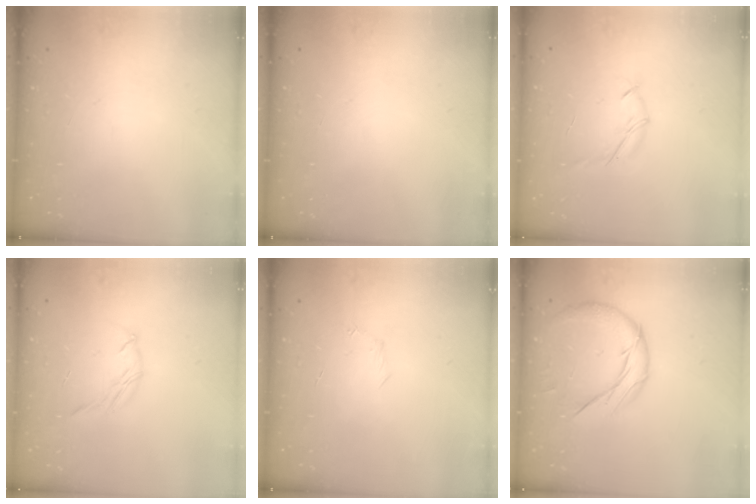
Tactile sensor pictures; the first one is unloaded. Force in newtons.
{"total": 0.0}
{"total": 5.3, "press": 5.1, "slide": 1.1}
{"total": 4.0, "press": 3.9, "slide": 0.9}
{"total": 3.7, "press": 3.6, "slide": 1.1}
{"total": 11.7, "press": 11.6, "slide": 0.7}